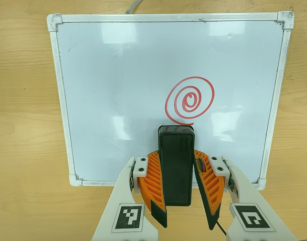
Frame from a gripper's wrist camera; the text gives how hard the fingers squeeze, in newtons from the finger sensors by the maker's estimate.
{"total": 8.4, "left": 6.9, "right": 10.0}